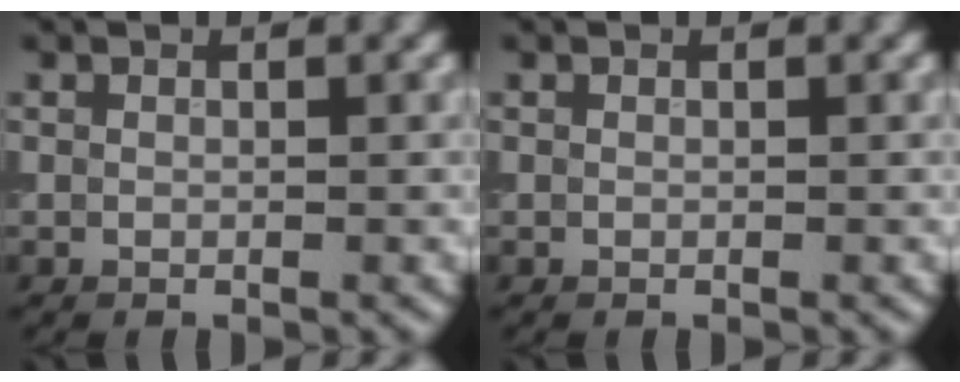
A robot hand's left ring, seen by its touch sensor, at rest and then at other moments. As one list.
[{"total": 0.0}]